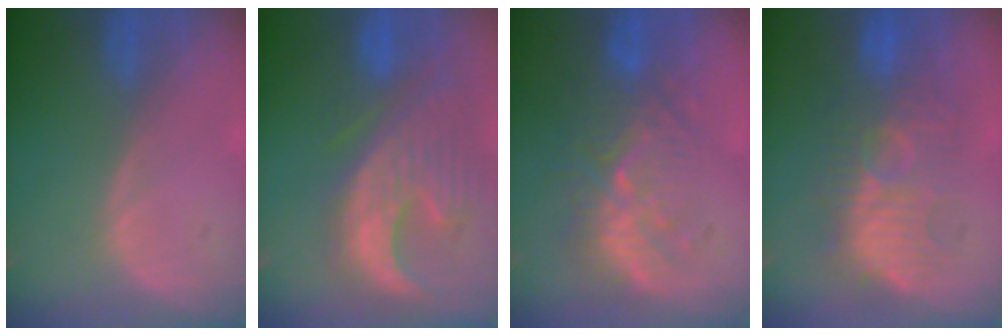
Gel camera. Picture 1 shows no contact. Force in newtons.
{"total": 12.8, "press": 11.2, "slide": 6.2}
{"total": 9.4, "press": 9.0, "slide": 2.7}
{"total": 9.8, "press": 9.8, "slide": 0.8}